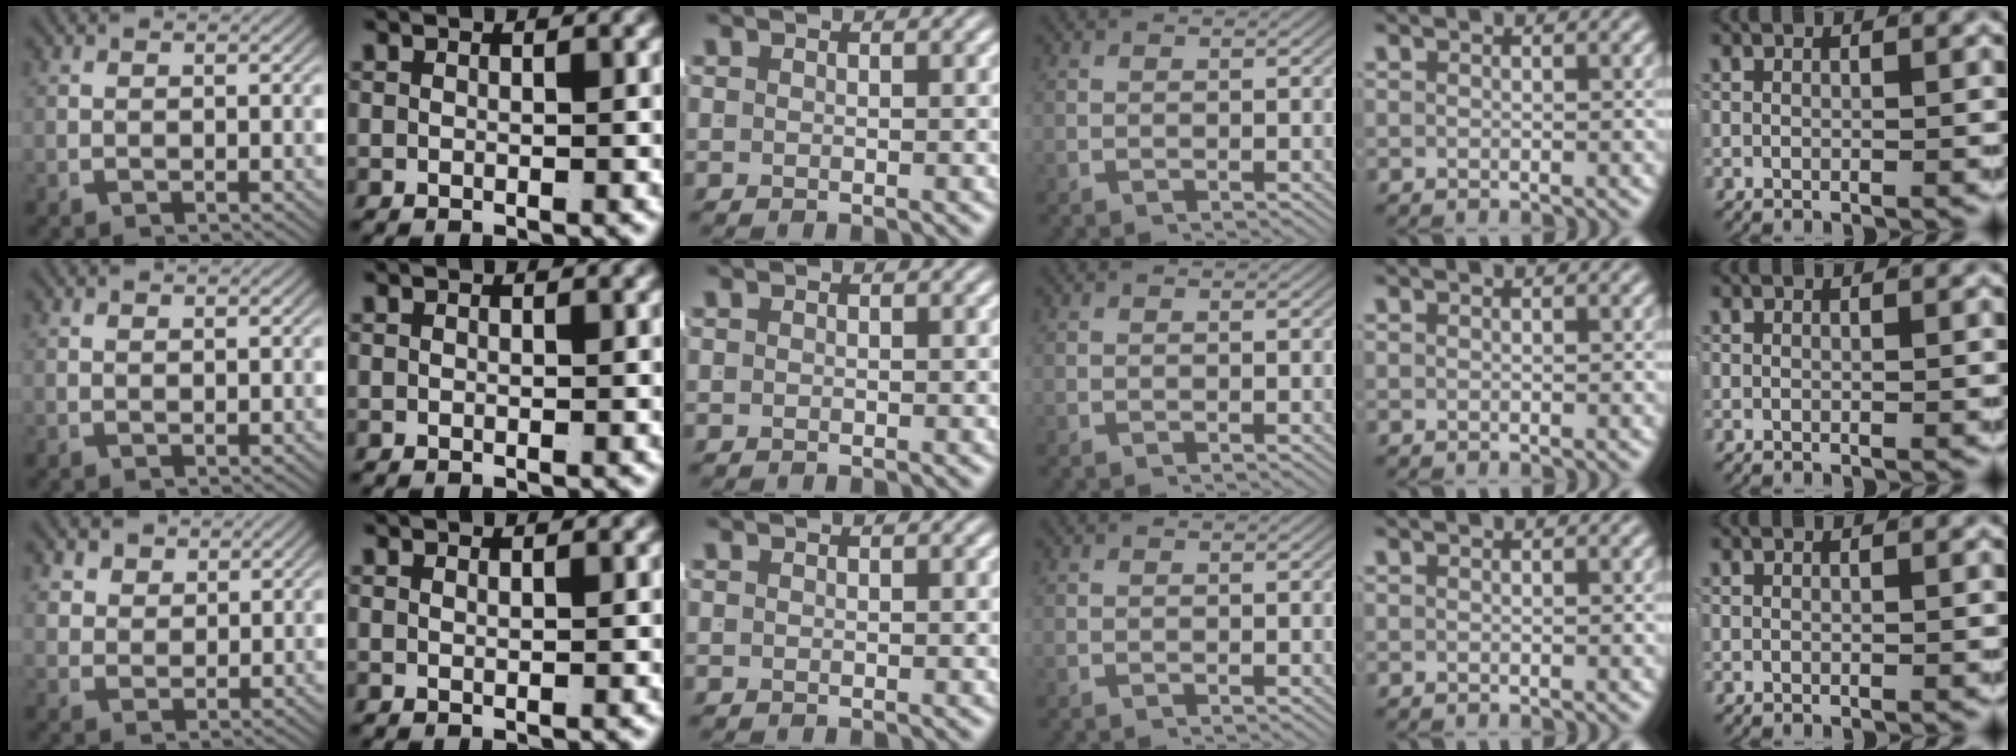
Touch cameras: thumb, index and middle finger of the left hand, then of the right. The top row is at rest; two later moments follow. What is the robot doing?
{"motion": "lift_and_place", "object": "shirt"}